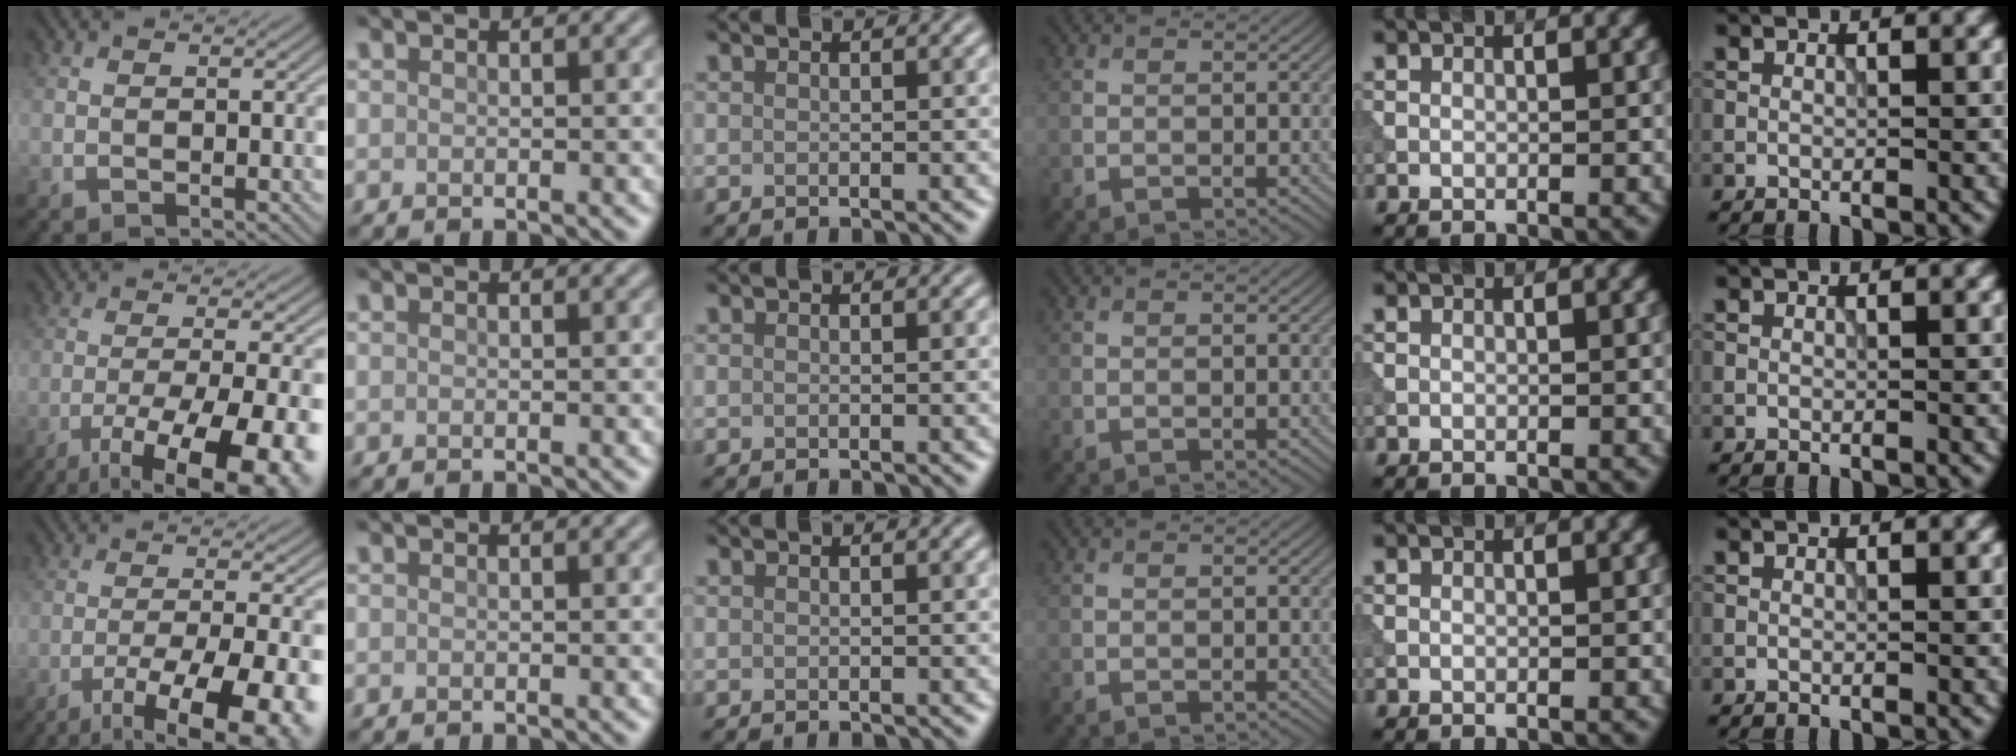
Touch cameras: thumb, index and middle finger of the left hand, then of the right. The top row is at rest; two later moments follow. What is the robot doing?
{"motion": "extract", "object": "tissue"}